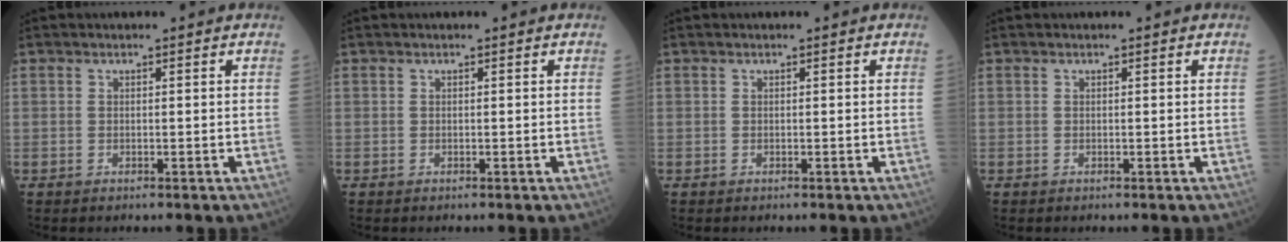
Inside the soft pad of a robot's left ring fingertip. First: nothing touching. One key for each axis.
{"total": 0.0}
{"total": 0.0}
{"total": 0.0}